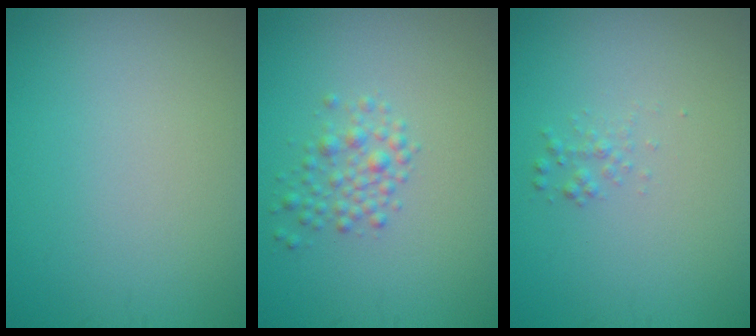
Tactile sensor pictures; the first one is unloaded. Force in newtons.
{"total": 2.1, "press": 2.1, "slide": 0.1}
{"total": 0.9, "press": 0.9, "slide": 0.1}